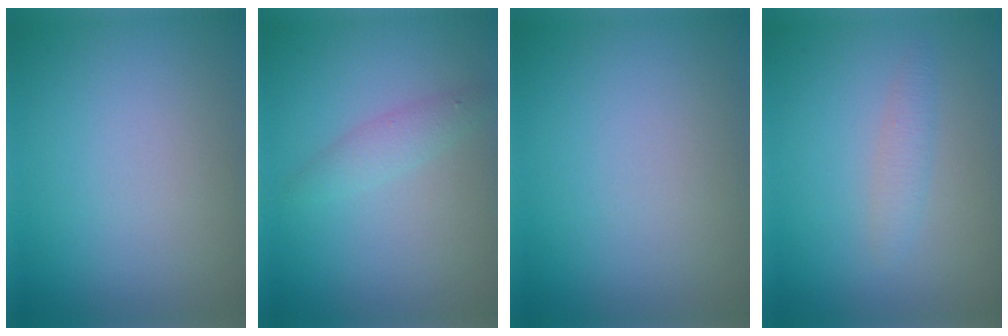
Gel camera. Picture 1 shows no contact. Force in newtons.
{"total": 1.6, "press": 1.6, "slide": 0.1}
{"total": 0.0}
{"total": 1.2, "press": 1.2, "slide": 0.0}